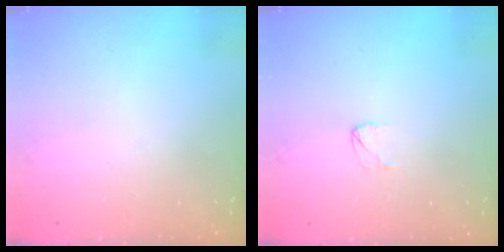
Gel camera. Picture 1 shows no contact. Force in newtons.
{"total": 2.5, "press": 2.5, "slide": 0.1}